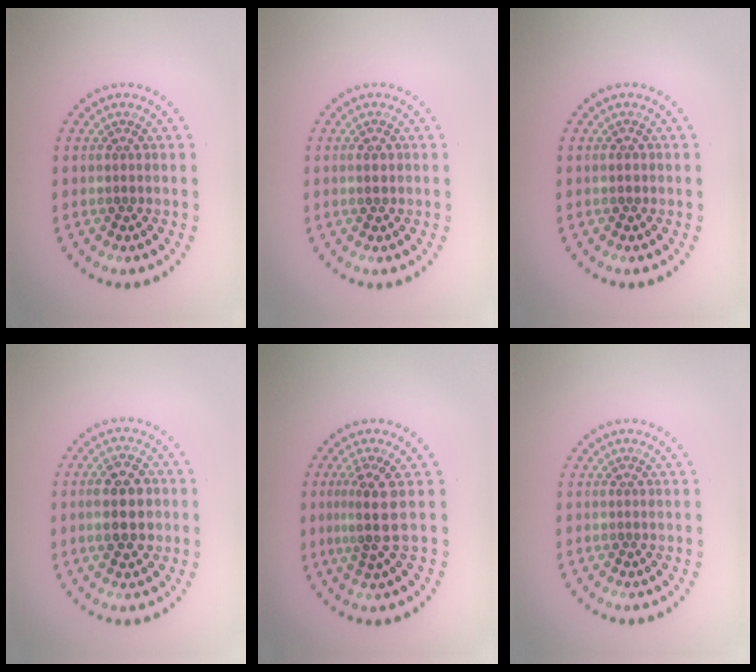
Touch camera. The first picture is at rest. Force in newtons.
{"total": 1.2, "press": 1.2, "slide": 0.0}
{"total": 0.9, "press": 0.9, "slide": 0.2}
{"total": 4.6, "press": 4.6, "slide": 0.2}
{"total": 2.7, "press": 2.0, "slide": 1.7}
{"total": 0.0}